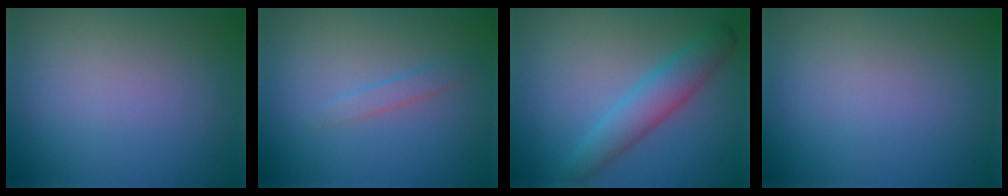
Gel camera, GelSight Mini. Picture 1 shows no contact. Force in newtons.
{"total": 1.2, "press": 1.2, "slide": 0.1}
{"total": 3.8, "press": 3.8, "slide": 0.1}
{"total": 0.0}